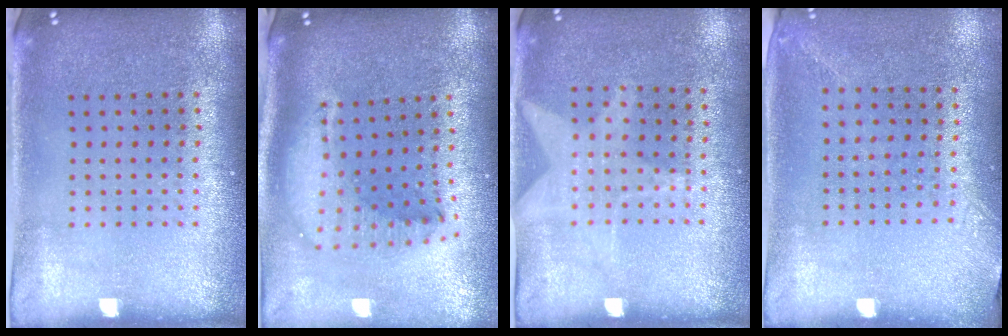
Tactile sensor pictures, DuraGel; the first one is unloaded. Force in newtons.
{"total": 2.0, "press": 1.6, "slide": 1.2}
{"total": 1.3, "press": 0.9, "slide": 0.9}
{"total": 1.4, "press": 1.1, "slide": 0.9}